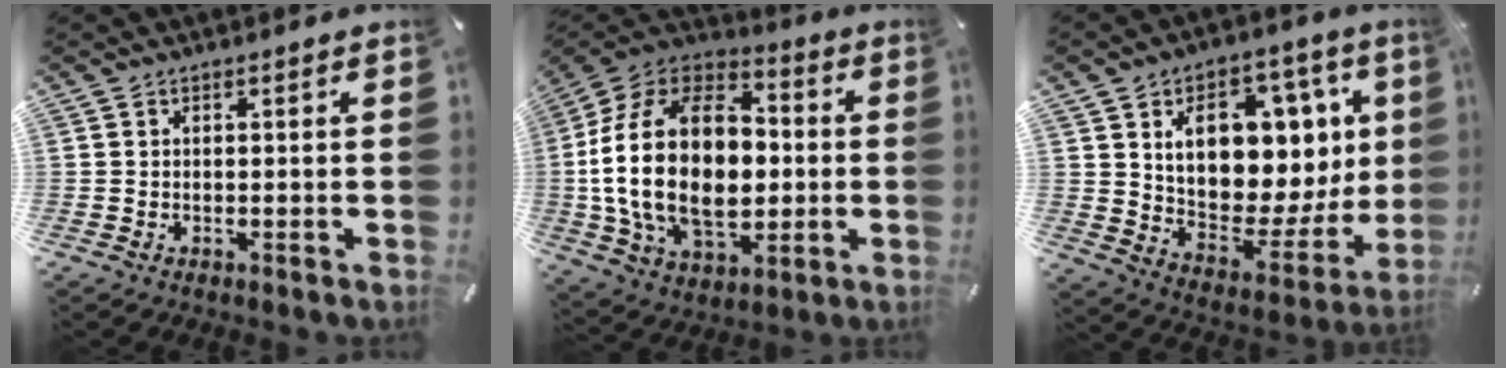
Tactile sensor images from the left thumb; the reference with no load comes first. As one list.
[{"total": 25.9, "force": [-2.4, 17.8, 18.7], "torque": [-0.384, 0.008, -0.037]}, {"total": 16.2, "force": [6.3, 10.3, 10.8], "torque": [-0.152, -0.051, 0.109]}]